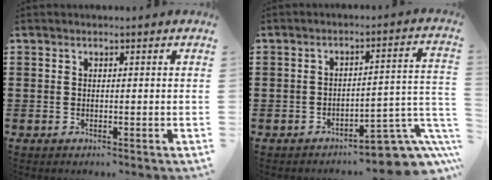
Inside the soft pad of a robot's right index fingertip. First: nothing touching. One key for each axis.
{"total": 7.4, "fx": -5.9, "fy": 1.9, "fz": 4.0, "tx": -0.047, "ty": 0.006, "tz": -0.109}